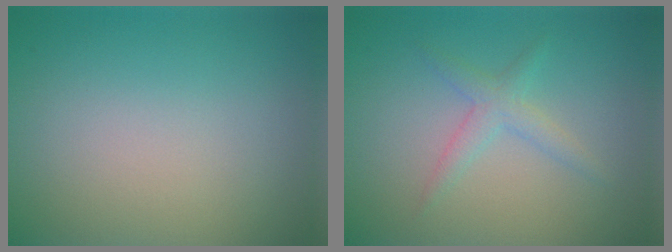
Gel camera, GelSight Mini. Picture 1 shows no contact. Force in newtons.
{"total": 1.8, "press": 1.8, "slide": 0.1}